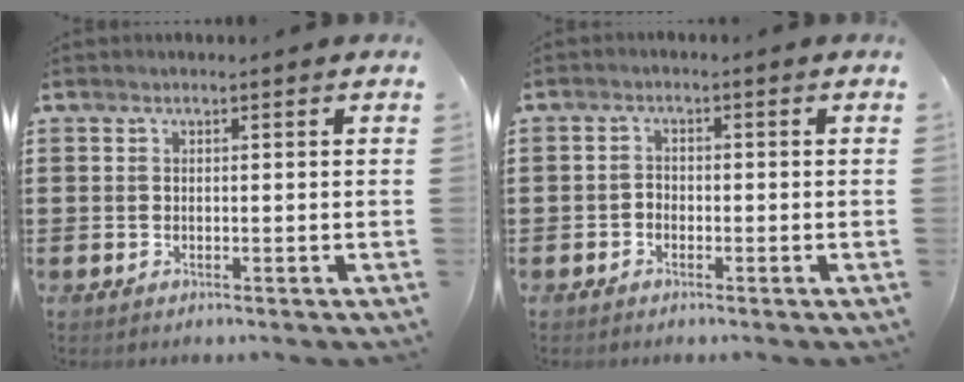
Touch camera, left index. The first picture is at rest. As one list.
[{"total": 1.4, "force": [-1.1, 0.8, 0.2], "torque": [-0.009, 0.005, -0.024]}]